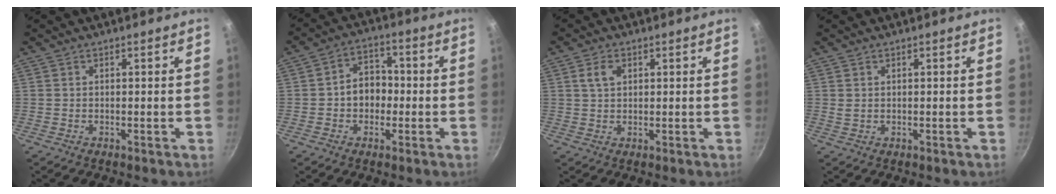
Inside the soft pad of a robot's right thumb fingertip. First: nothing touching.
{"total": 7.2, "force": [-0.7, 5.6, 4.4], "torque": [-0.037, 0.023, -0.023]}
{"total": 3.3, "force": [1.2, 2.2, 2.2], "torque": [-0.038, 0.001, 0.026]}
{"total": 1.2, "force": [0.3, 0.9, 0.7], "torque": [-0.013, -0.004, 0.012]}